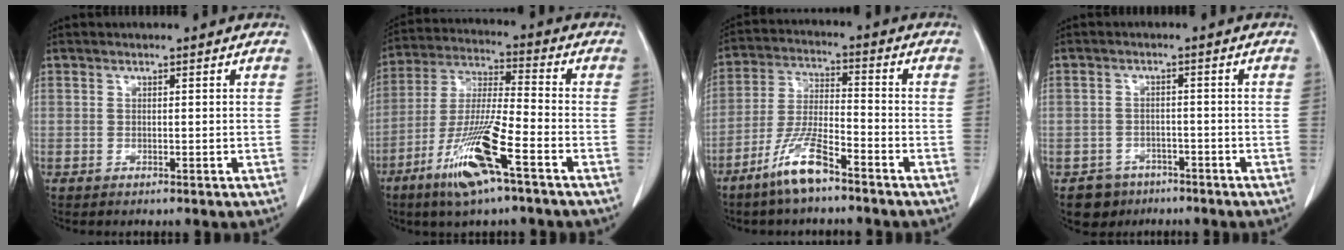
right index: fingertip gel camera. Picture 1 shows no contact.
{"total": 13.7, "force": [-7.3, 1.1, 11.6], "torque": [-0.237, -0.021, -0.137]}
{"total": 8.8, "force": [-6.1, 1.3, 6.3], "torque": [-0.130, -0.013, -0.119]}
{"total": 4.3, "force": [-2.8, 3.2, -0.1], "torque": [0.008, 0.011, -0.039]}